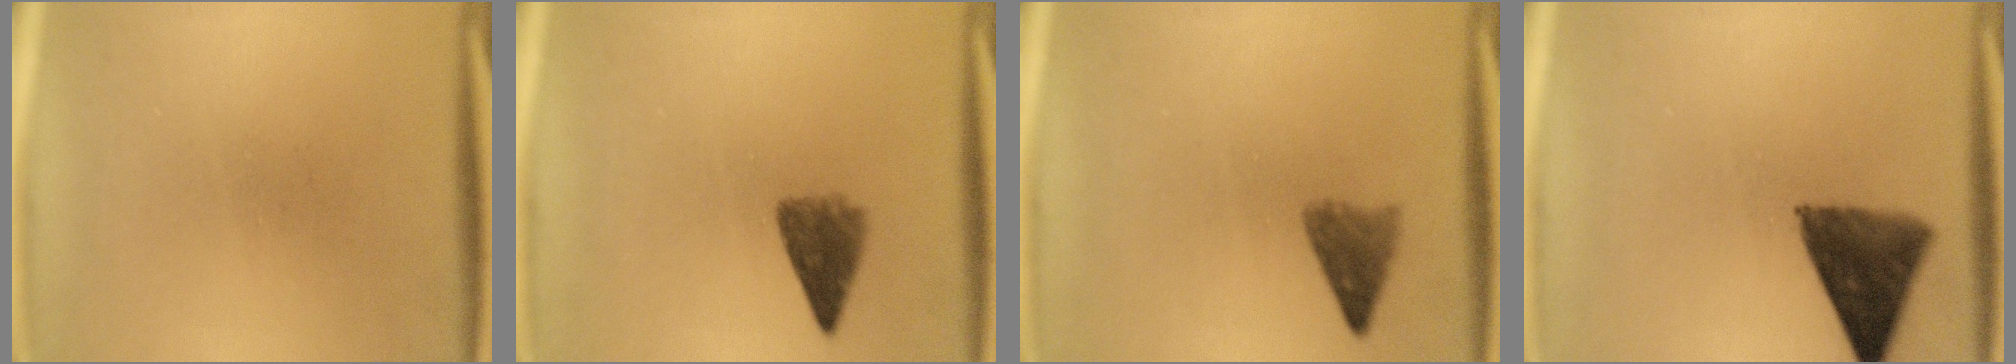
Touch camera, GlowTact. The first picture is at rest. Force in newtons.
{"total": 4.2}
{"total": 3.3}
{"total": 9.8}